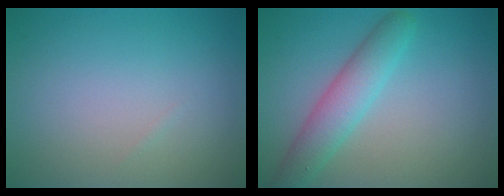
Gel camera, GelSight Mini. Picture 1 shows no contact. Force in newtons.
{"total": 4.0, "press": 4.0, "slide": 0.2}